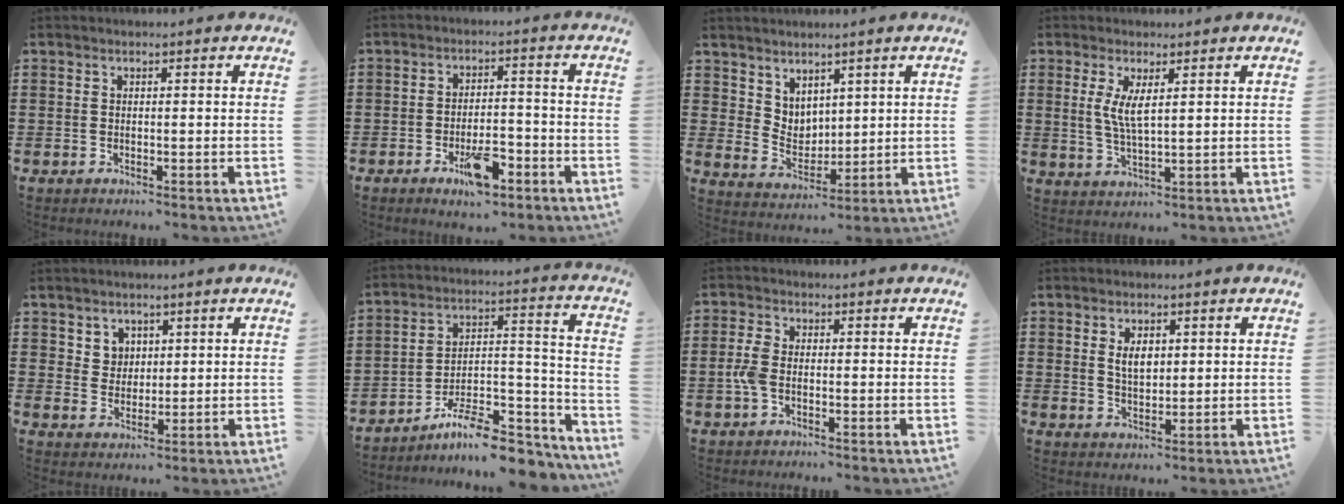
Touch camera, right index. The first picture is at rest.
{"total": 6.7, "force": [-3.5, 2.5, 5.2], "torque": [-0.091, 0.003, -0.059]}
{"total": 4.5, "force": [3.6, 2.8, 0.3], "torque": [-0.024, -0.004, 0.069]}
{"total": 4.5, "force": [1.3, 1.4, 4.1], "torque": [-0.086, 0.001, 0.021]}
{"total": 3.6, "force": [2.0, 3.0, 0.5], "torque": [-0.016, 0.006, 0.036]}
{"total": 10.1, "force": [-8.6, 2.1, 4.9], "torque": [-0.068, 0.024, -0.159]}
{"total": 3.5, "force": [-0.9, 1.9, 2.8], "torque": [-0.080, -0.008, -0.023]}
{"total": 3.7, "force": [1.1, 2.0, 2.9], "torque": [-0.054, 0.005, 0.017]}